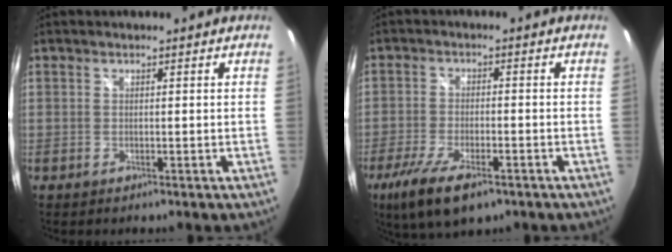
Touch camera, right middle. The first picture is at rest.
{"total": 11.5, "force": [-7.1, 3.7, 8.2], "torque": [-0.185, -0.041, -0.126]}